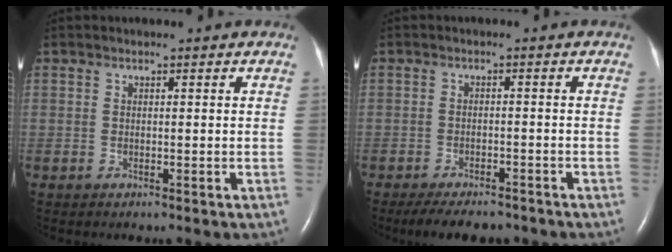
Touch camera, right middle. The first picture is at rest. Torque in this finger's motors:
{"motor_torque": [0.01, -0.01, 0.01, 0.05]}